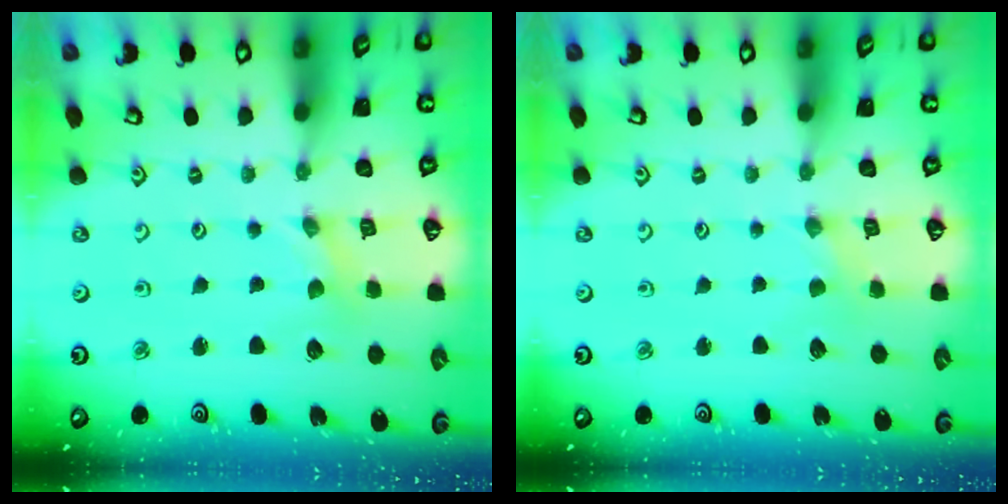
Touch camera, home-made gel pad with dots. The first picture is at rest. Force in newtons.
{"total": 0.0}